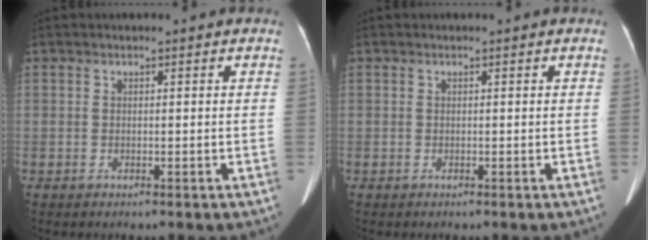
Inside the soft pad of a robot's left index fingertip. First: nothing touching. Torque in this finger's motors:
{"motor_torque": [0.02, 0.02, 0.00, 0.01]}